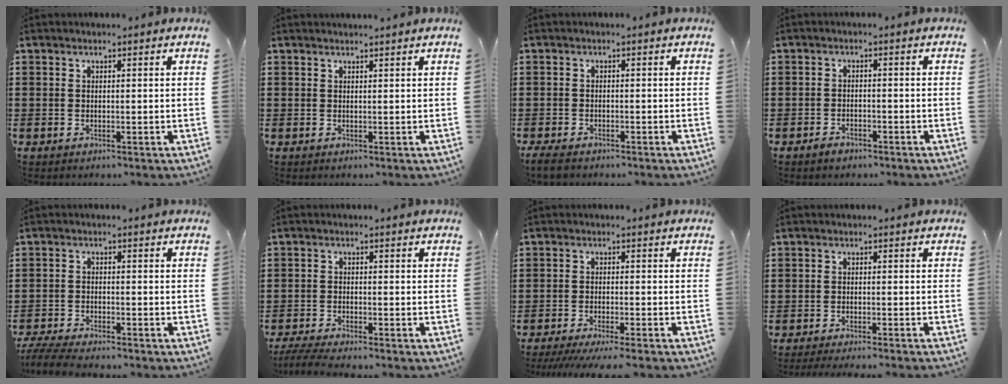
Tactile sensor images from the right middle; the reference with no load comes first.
{"total": 0.8, "force": [0.8, -0.1, 0.1], "torque": [-0.002, -0.003, 0.016]}
{"total": 1.6, "force": [-1.3, 0.5, 0.7], "torque": [-0.021, 0.000, -0.029]}
{"total": 1.5, "force": [-1.3, 0.5, 0.5], "torque": [-0.013, -0.001, -0.027]}
{"total": 4.1, "force": [-3.9, 0.2, 1.3], "torque": [-0.041, -0.010, -0.083]}
{"total": 3.0, "force": [-2.8, 0.0, 1.3], "torque": [-0.035, -0.009, -0.058]}
{"total": 3.1, "force": [-2.7, -0.2, 1.6], "torque": [-0.031, -0.010, -0.053]}
{"total": 1.6, "force": [-1.5, -0.3, 0.6], "torque": [-0.009, -0.001, -0.028]}